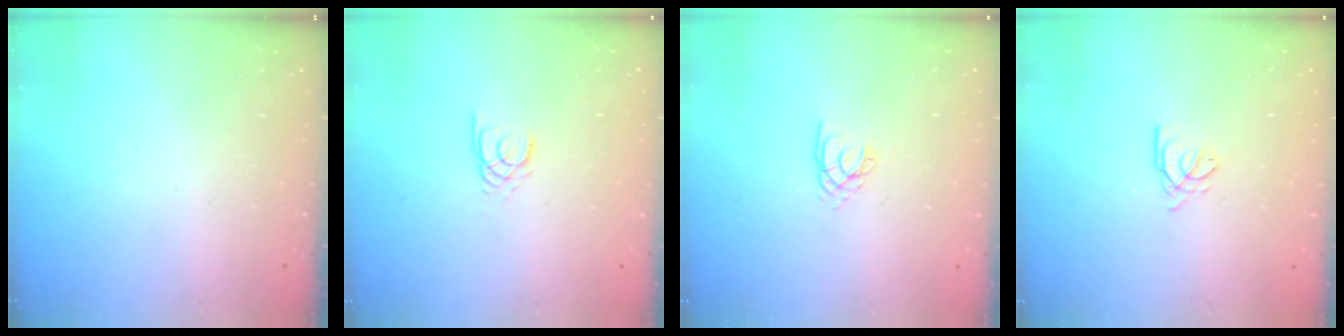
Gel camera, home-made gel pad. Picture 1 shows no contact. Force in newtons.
{"total": 2.4, "press": 2.4, "slide": 0.1}
{"total": 1.8, "press": 1.8, "slide": 0.2}
{"total": 2.6, "press": 2.6, "slide": 0.1}